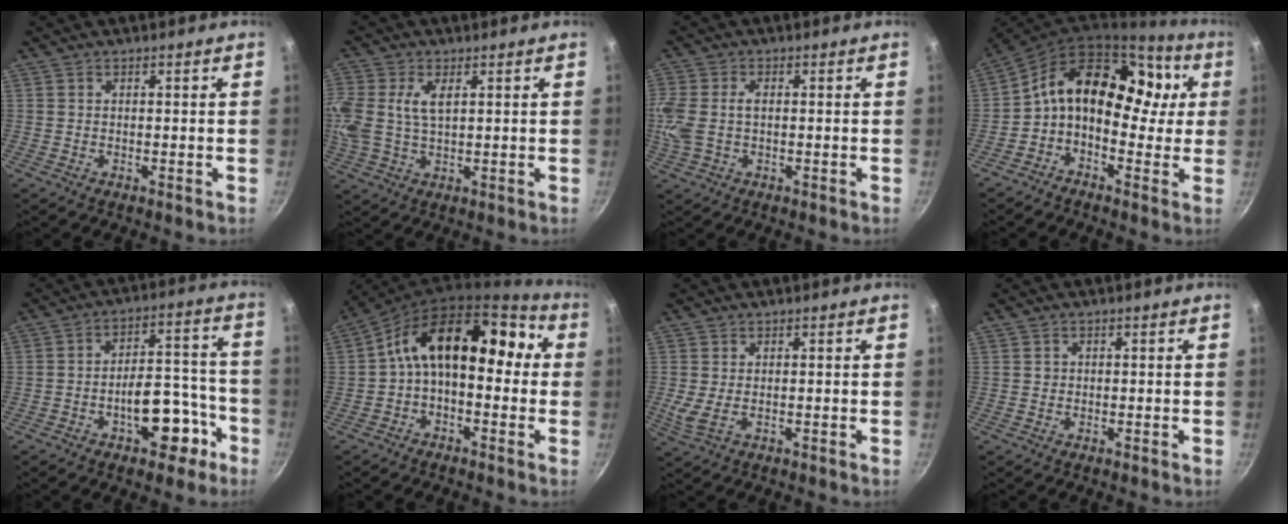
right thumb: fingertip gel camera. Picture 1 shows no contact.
{"total": 9.7, "force": [2.4, 5.5, 7.6], "torque": [-0.166, 0.006, 0.047]}
{"total": 7.8, "force": [0.2, 4.7, 6.2], "torque": [-0.132, 0.005, -0.001]}
{"total": 17.5, "force": [2.1, 12.2, 12.4], "torque": [-0.157, 0.046, 0.008]}
{"total": 12.5, "force": [-5.8, 6.6, 8.9], "torque": [-0.085, 0.067, -0.072]}
{"total": 13.8, "force": [0.3, 8.7, 10.7], "torque": [-0.135, 0.060, -0.020]}
{"total": 2.9, "force": [0.3, 1.2, 2.6], "torque": [-0.055, -0.007, 0.013]}
{"total": 0.6, "force": [0.1, 0.6, 0.1], "torque": [0.003, 0.002, 0.001]}